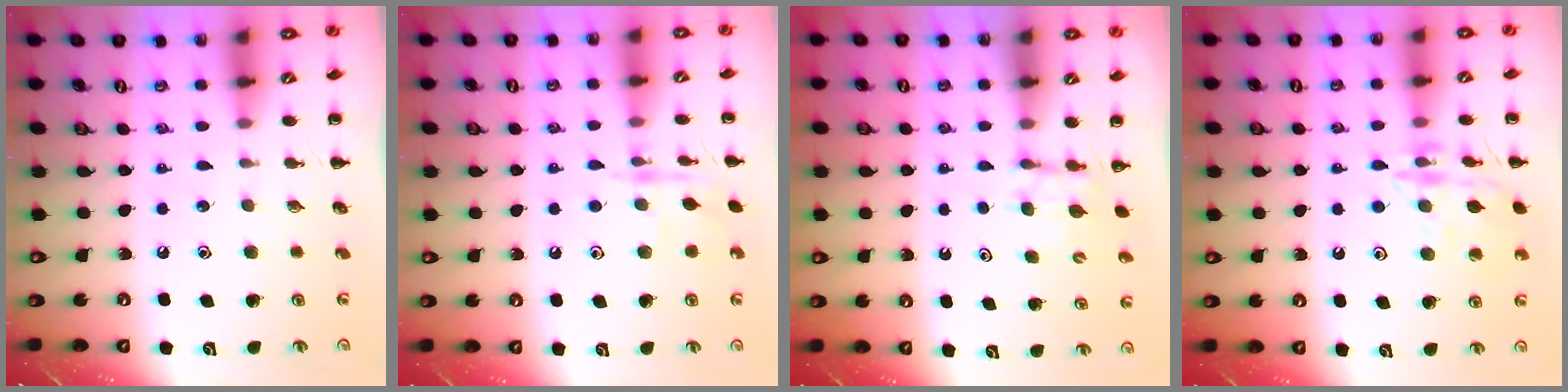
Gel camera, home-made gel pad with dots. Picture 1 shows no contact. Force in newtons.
{"total": 8.6, "press": 8.5, "slide": 1.5}
{"total": 4.5, "press": 4.3, "slide": 1.3}
{"total": 13.5, "press": 13.5, "slide": 0.7}